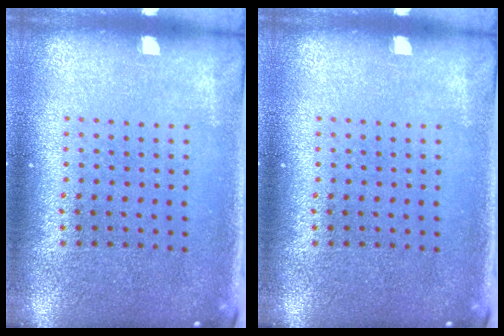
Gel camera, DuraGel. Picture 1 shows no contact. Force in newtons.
{"total": 0.0}